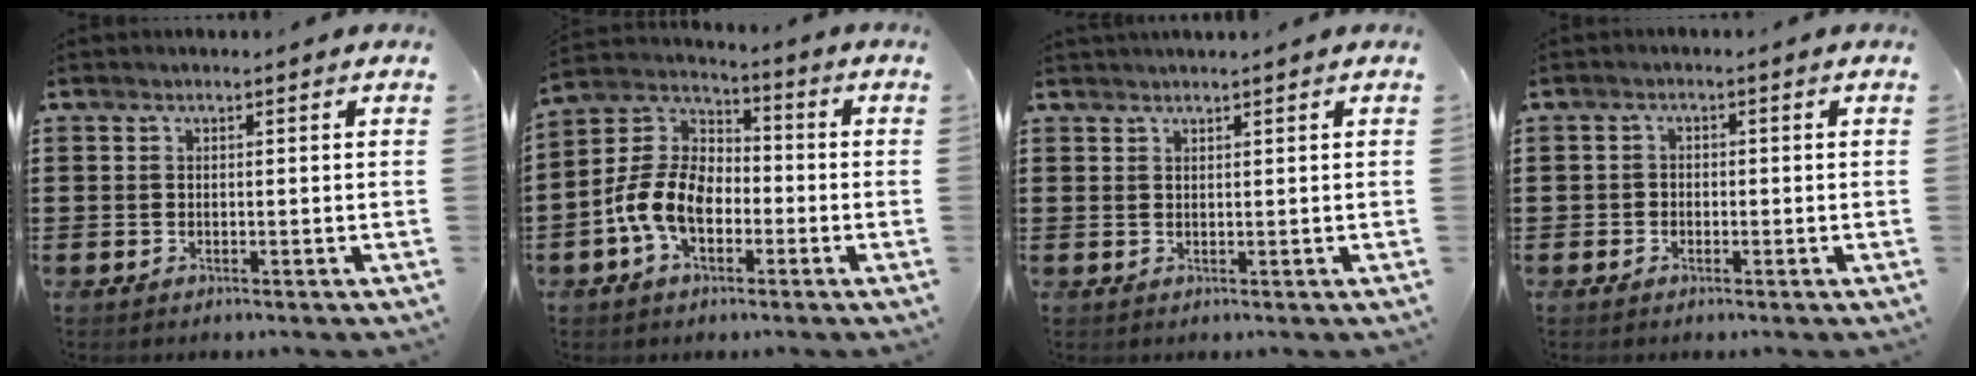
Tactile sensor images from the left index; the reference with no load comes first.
{"total": 9.1, "force": [-3.4, 5.7, 6.3], "torque": [-0.171, -0.002, -0.078]}
{"total": 1.0, "force": [0.9, -0.1, 0.3], "torque": [-0.006, -0.002, 0.019]}
{"total": 1.0, "force": [-0.5, 0.9, 0.1], "torque": [-0.005, 0.003, -0.013]}